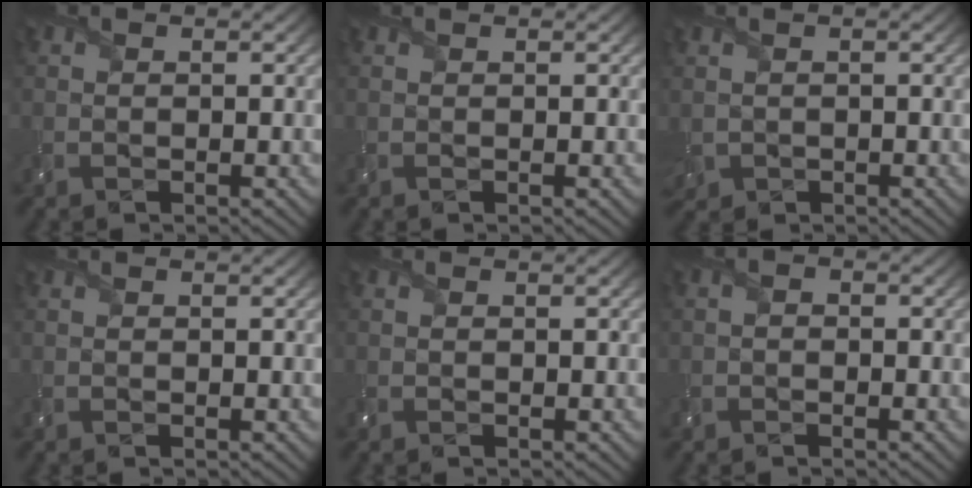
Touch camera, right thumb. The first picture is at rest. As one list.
[{"total": 0.8, "force": [0.6, 0.1, 0.4], "torque": [-0.013, 0.000, 0.009]}, {"total": 2.1, "force": [0.2, 1.7, 1.2], "torque": [-0.042, -0.007, 0.004]}, {"total": 0.0}, {"total": 0.0}, {"total": 1.0, "force": [-0.6, 0.7, 0.5], "torque": [-0.012, 0.000, -0.014]}]